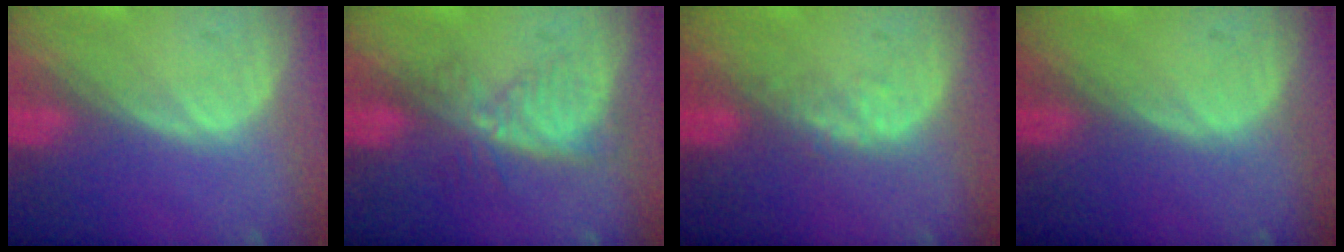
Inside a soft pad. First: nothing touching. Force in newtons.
{"total": 5.4, "press": 4.6, "slide": 2.8}
{"total": 2.5, "press": 1.9, "slide": 1.7}
{"total": 0.0}